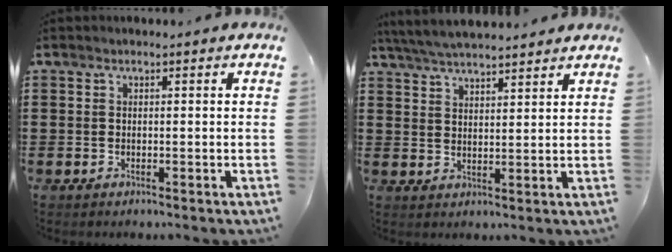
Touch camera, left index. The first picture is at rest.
{"total": 4.6, "force": [4.4, 0.1, 1.2], "torque": [-0.039, -0.015, 0.081]}